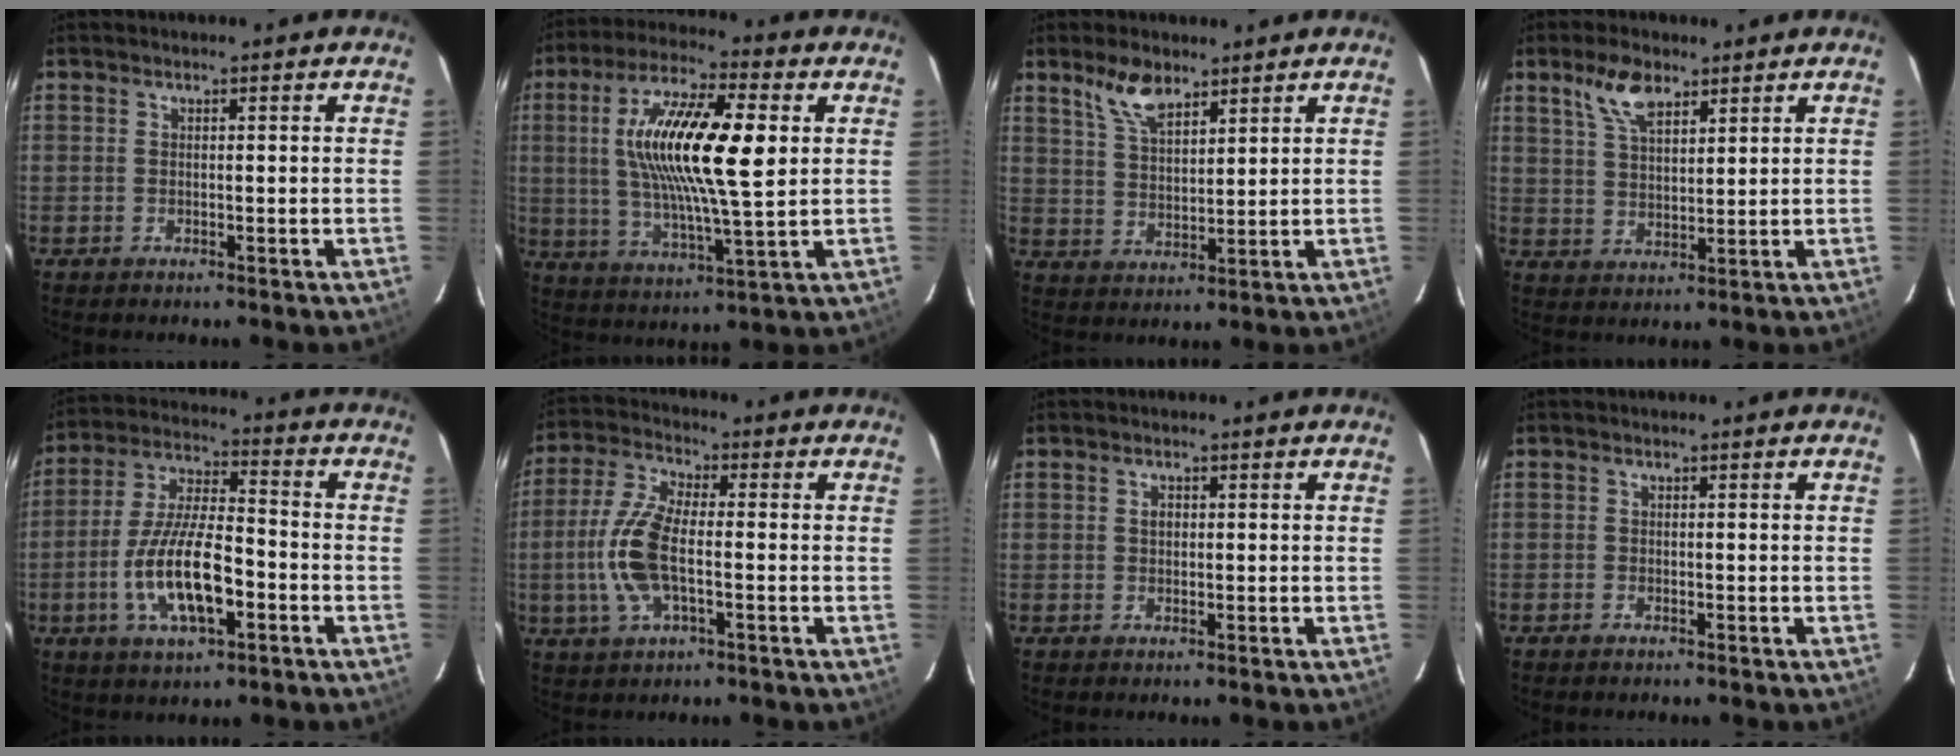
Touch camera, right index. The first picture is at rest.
{"total": 18.6, "force": [3.5, 4.5, 17.8], "torque": [-0.325, 0.011, 0.058]}
{"total": 7.0, "force": [5.1, 2.9, 3.9], "torque": [-0.072, 0.005, 0.102]}
{"total": 7.2, "force": [4.6, 3.2, 4.5], "torque": [-0.084, 0.010, 0.090]}
{"total": 14.5, "force": [-4.9, 4.8, 12.7], "torque": [-0.261, -0.007, -0.086]}
{"total": 11.3, "force": [-2.0, 4.6, 10.1], "torque": [-0.225, 0.005, -0.042]}
{"total": 1.3, "force": [0.2, 1.1, 0.7], "torque": [-0.011, 0.005, 0.002]}
{"total": 0.7, "force": [-0.6, 0.4, 0.1], "torque": [-0.004, 0.000, -0.013]}